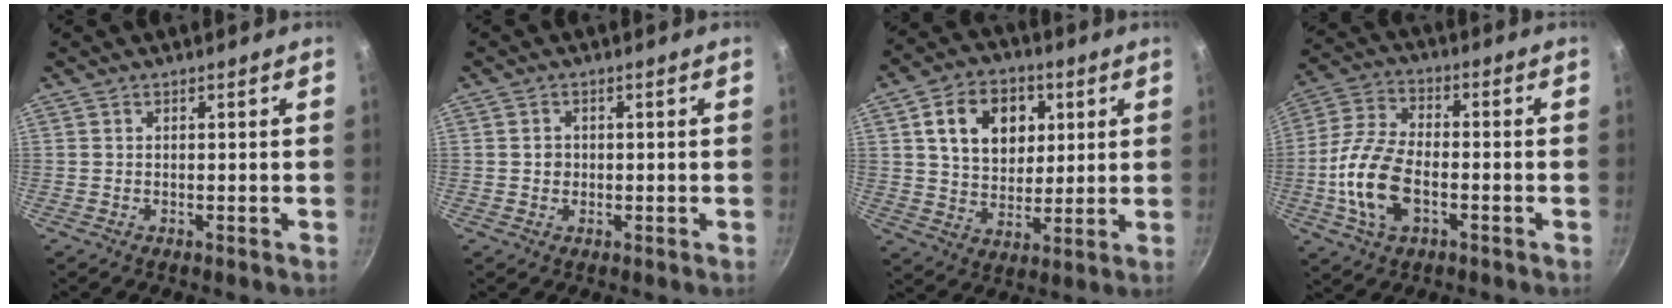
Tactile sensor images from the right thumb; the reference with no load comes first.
{"total": 1.8, "force": [0.0, 1.7, 0.6], "torque": [-0.002, 0.005, -0.001]}
{"total": 14.0, "force": [4.2, 10.4, 8.3], "torque": [-0.104, -0.003, 0.066]}
{"total": 13.3, "force": [-3.4, 7.3, 10.5], "torque": [-0.209, 0.027, -0.073]}